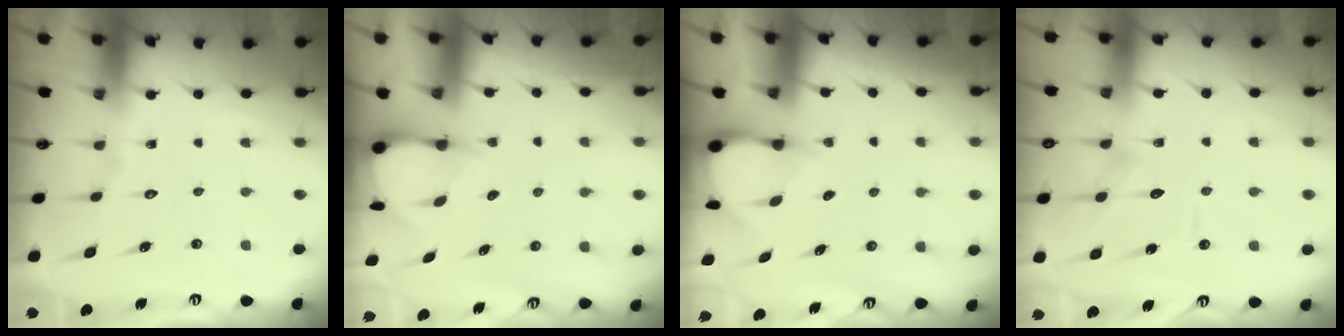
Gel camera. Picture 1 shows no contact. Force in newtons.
{"total": 3.6, "press": 3.5, "slide": 0.6}
{"total": 3.3, "press": 3.3, "slide": 0.4}
{"total": 10.1, "press": 10.1, "slide": 1.1}